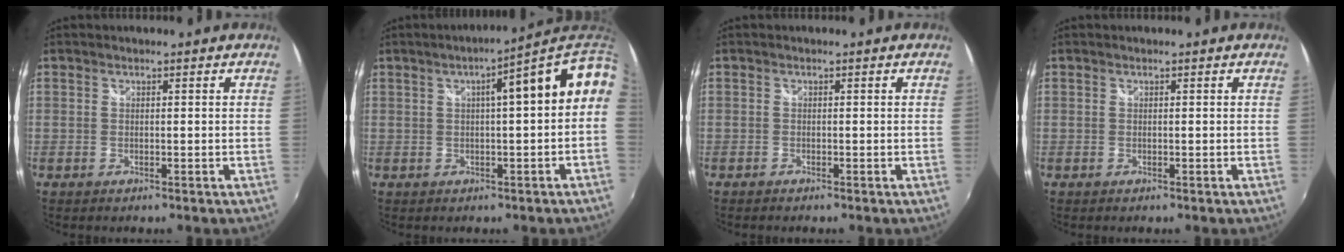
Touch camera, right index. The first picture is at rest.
{"total": 11.5, "force": [2.4, 1.5, 11.2], "torque": [-0.131, 0.030, 0.045]}
{"total": 0.6, "force": [-0.6, 0.1, 0.1], "torque": [-0.004, -0.003, -0.014]}
{"total": 0.0}